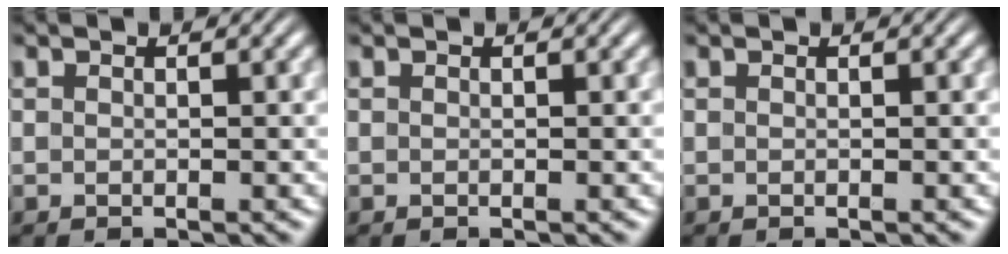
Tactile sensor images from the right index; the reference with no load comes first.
{"total": 0.0}
{"total": 0.0}